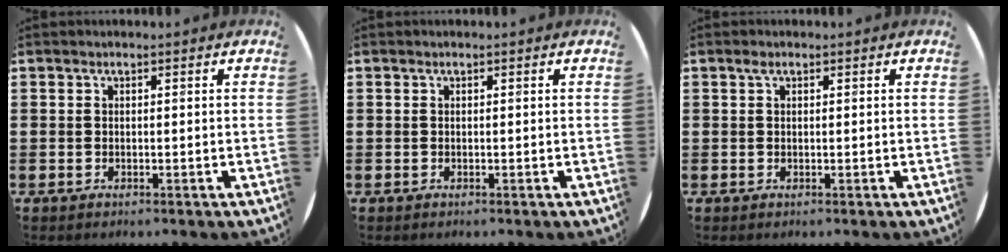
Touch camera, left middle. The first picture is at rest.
{"total": 0.0}
{"total": 0.7, "force": [0.4, 0.5, 0.4], "torque": [-0.001, 0.001, 0.005]}